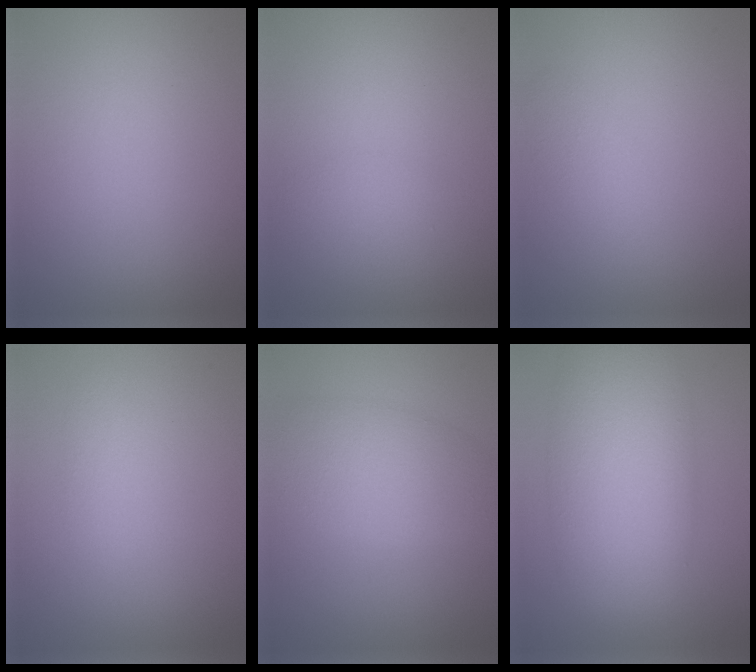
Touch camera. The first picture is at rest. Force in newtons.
{"total": 1.3, "press": 1.3, "slide": 0.0}
{"total": 1.8, "press": 1.8, "slide": 0.2}
{"total": 1.1, "press": 1.1, "slide": 0.0}
{"total": 5.4, "press": 5.4, "slide": 0.2}
{"total": 9.7, "press": 9.7, "slide": 0.5}